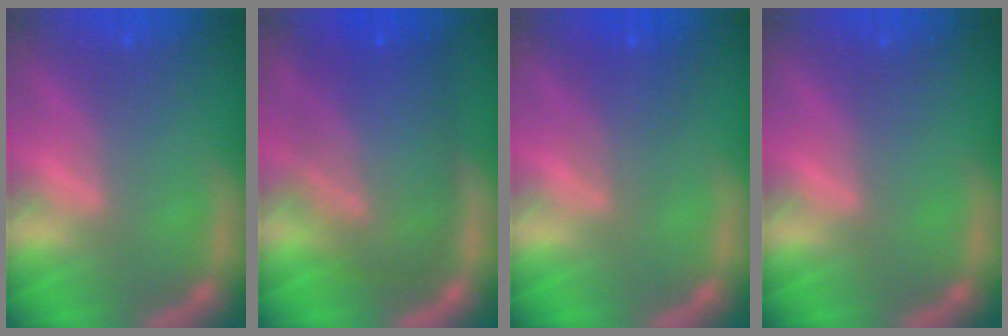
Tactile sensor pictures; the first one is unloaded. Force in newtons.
{"total": 10.1}
{"total": 3.0}
{"total": 0.0}